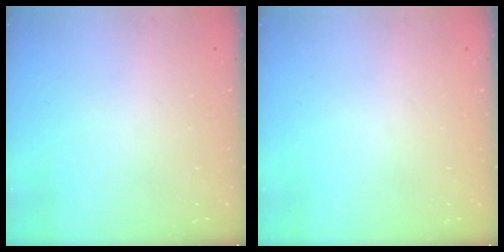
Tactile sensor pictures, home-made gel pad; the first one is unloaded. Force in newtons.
{"total": 0.0}